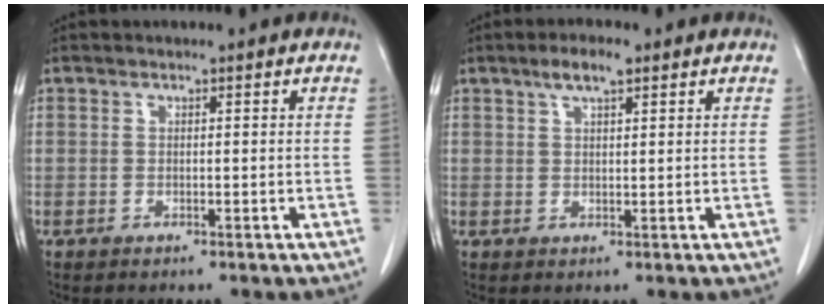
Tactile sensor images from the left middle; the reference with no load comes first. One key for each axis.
{"total": 3.6, "fx": 2.3, "fy": 0.9, "fz": 2.6, "tx": -0.054, "ty": 0.007, "tz": 0.041}